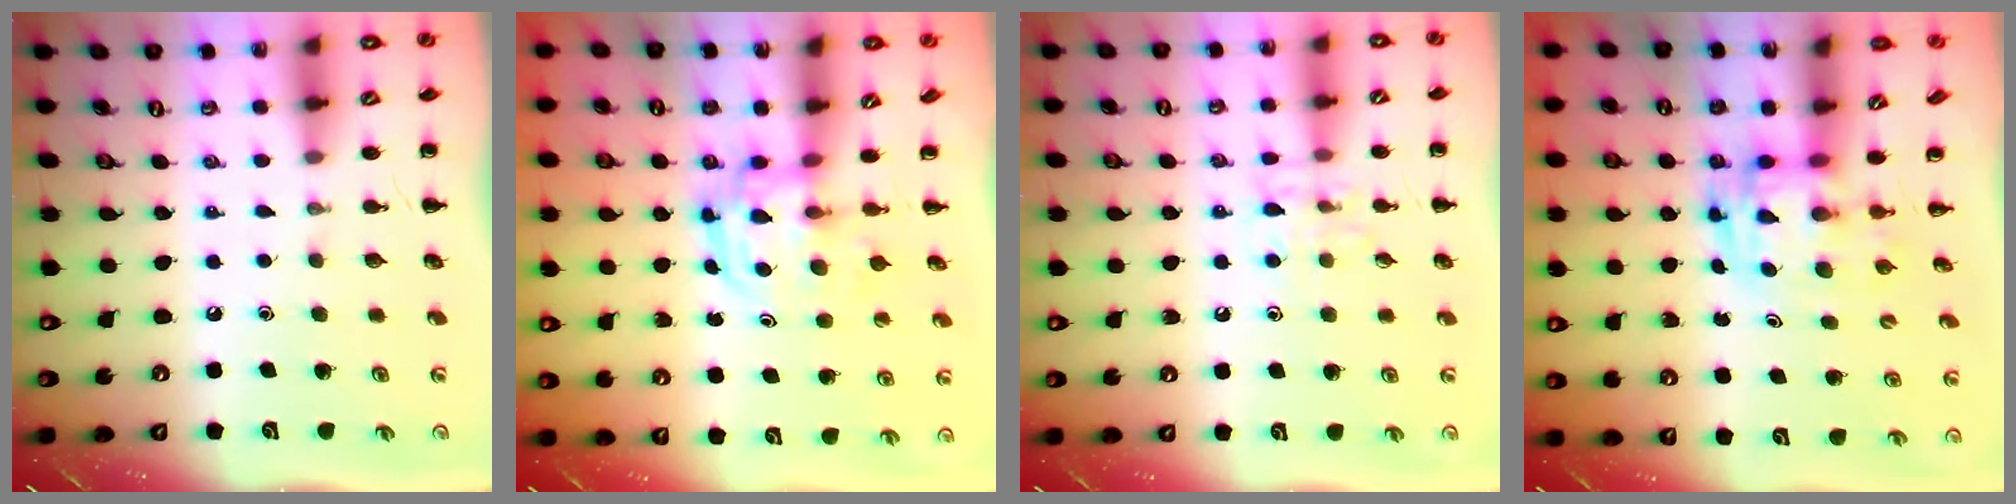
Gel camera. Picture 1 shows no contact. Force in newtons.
{"total": 2.7, "press": 2.7, "slide": 0.3}
{"total": 7.7, "press": 7.7, "slide": 0.8}
{"total": 2.9, "press": 2.8, "slide": 0.5}